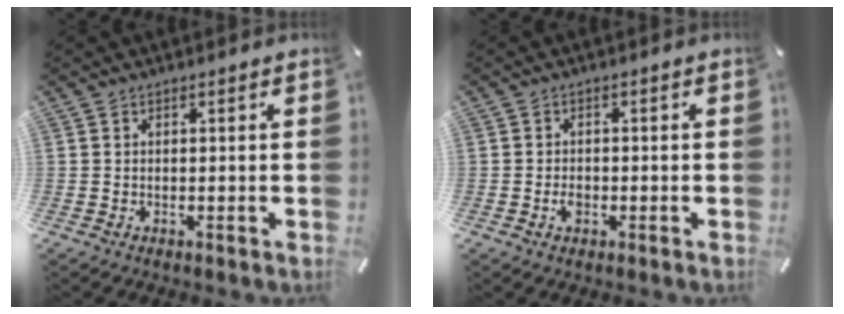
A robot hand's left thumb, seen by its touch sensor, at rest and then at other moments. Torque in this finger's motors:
{"motor_torque": [0.03, 0.03, 0.03, 0.03, 0.00]}